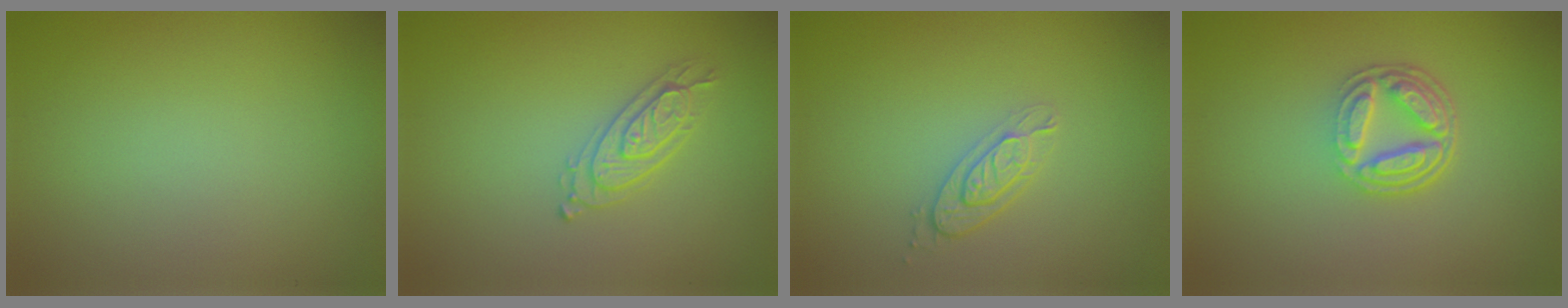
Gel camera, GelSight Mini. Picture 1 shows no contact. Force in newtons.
{"total": 2.2, "press": 2.1, "slide": 0.4}
{"total": 2.4, "press": 1.9, "slide": 1.4}
{"total": 4.7, "press": 3.4, "slide": 3.2}